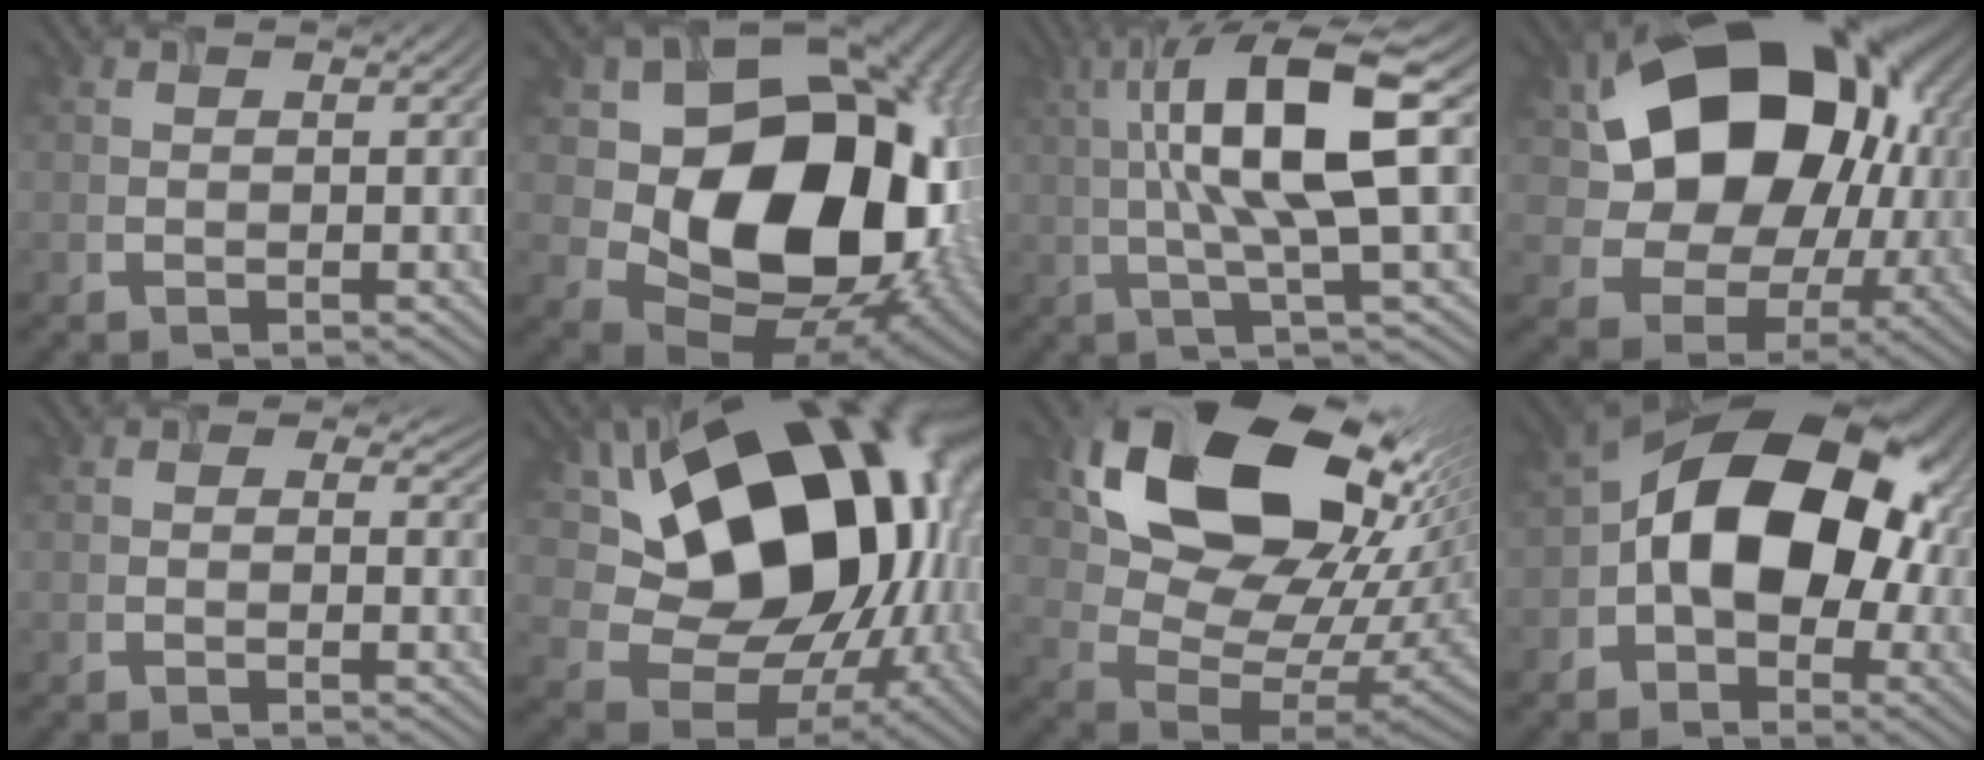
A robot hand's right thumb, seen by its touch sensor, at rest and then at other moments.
{"total": 20.3, "force": [2.4, 15.3, 13.2], "torque": [-0.220, -0.039, 0.079]}
{"total": 12.5, "force": [2.0, 2.5, 12.0], "torque": [-0.211, 0.019, 0.035]}
{"total": 17.6, "force": [4.2, 13.1, 10.9], "torque": [-0.178, -0.007, 0.091]}
{"total": 1.7, "force": [0.4, 1.4, 0.9], "torque": [-0.018, -0.001, -0.006]}
{"total": 20.4, "force": [4.2, 14.3, 13.8], "torque": [-0.237, -0.020, 0.098]}
{"total": 18.2, "force": [8.9, 11.4, 11.0], "torque": [-0.215, 0.003, 0.175]}
{"total": 14.7, "force": [-0.5, 9.7, 11.0], "torque": [-0.155, 0.018, -0.023]}